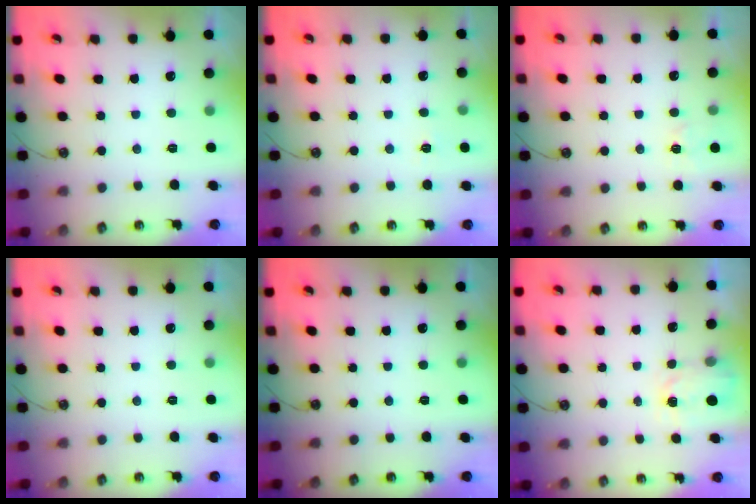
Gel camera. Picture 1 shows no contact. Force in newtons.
{"total": 4.0, "press": 4.0, "slide": 0.5}
{"total": 3.6, "press": 3.6, "slide": 0.3}
{"total": 0.0}
{"total": 0.0}
{"total": 2.6, "press": 2.6, "slide": 0.4}